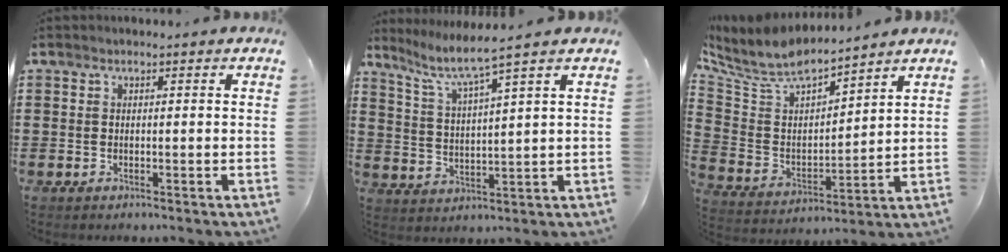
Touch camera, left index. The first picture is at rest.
{"total": 4.3, "force": [3.4, -0.4, 2.6], "torque": [-0.068, -0.025, 0.051]}
{"total": 7.6, "force": [6.9, 1.8, 2.8], "torque": [-0.090, -0.045, 0.116]}